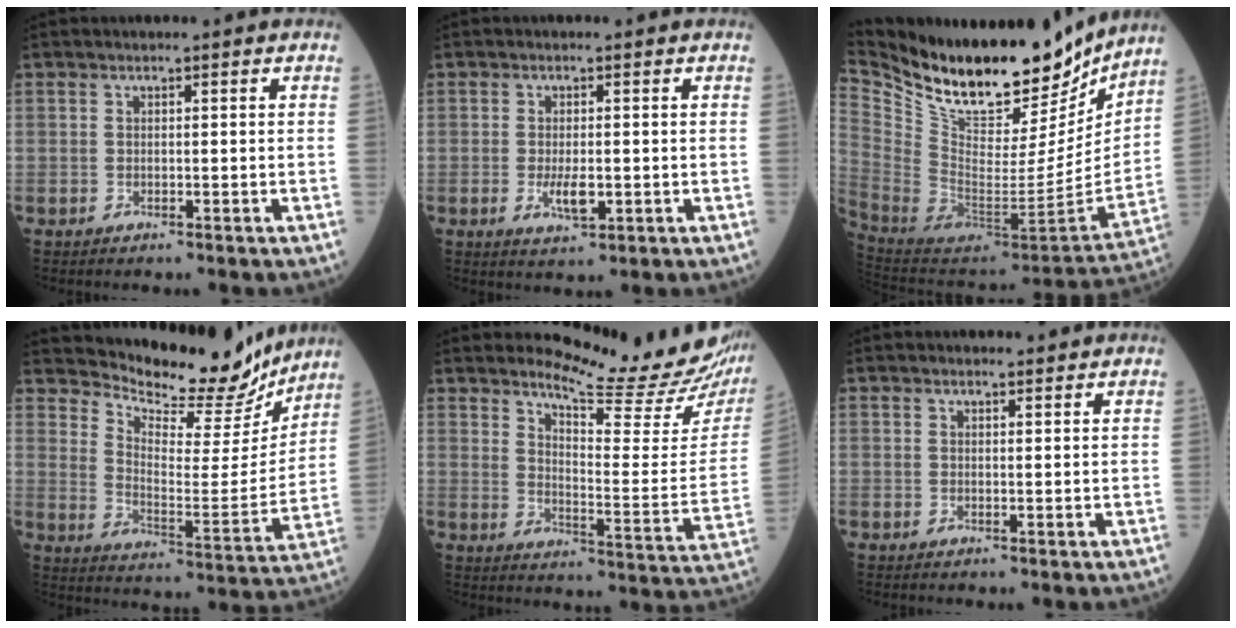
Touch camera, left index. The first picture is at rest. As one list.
[{"total": 3.4, "force": [-0.7, 1.3, 3.1], "torque": [-0.064, -0.005, -0.008]}, {"total": 25.9, "force": [21.2, 8.4, 12.3], "torque": [-0.235, -0.028, 0.347]}, {"total": 16.0, "force": [15.4, 2.9, 3.3], "torque": [-0.065, -0.045, 0.219]}, {"total": 17.4, "force": [16.2, 0.8, 6.3], "torque": [-0.094, -0.109, 0.198]}, {"total": 1.6, "force": [1.6, 0.3, 0.0], "torque": [-0.009, 0.000, 0.022]}]